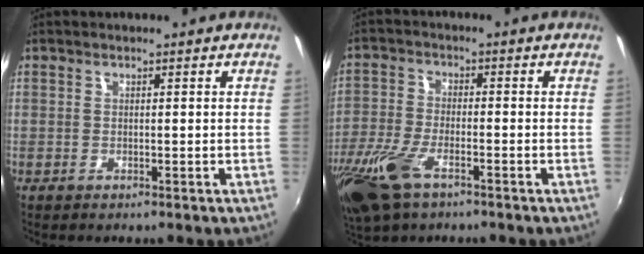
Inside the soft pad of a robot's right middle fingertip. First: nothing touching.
{"total": 11.8, "force": [-6.9, 4.9, 8.2], "torque": [-0.196, -0.027, -0.140]}